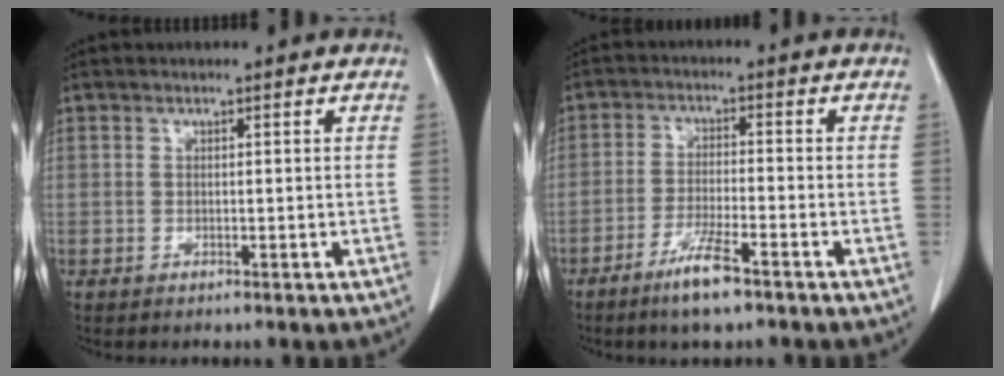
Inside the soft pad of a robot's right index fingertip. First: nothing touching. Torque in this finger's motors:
{"motor_torque": [0.41, -0.27, 0.13, 0.03]}